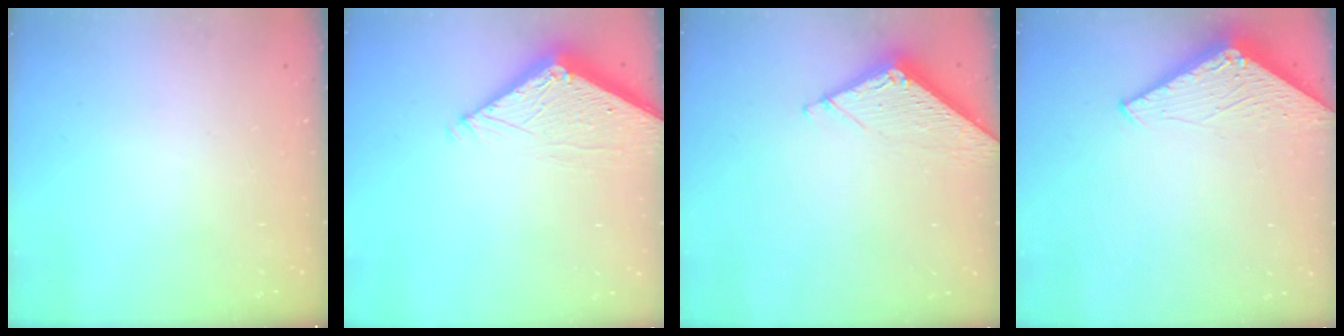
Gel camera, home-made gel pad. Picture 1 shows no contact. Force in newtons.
{"total": 5.9, "press": 5.9, "slide": 0.5}
{"total": 6.8, "press": 6.8, "slide": 0.5}
{"total": 2.9, "press": 2.9, "slide": 0.2}